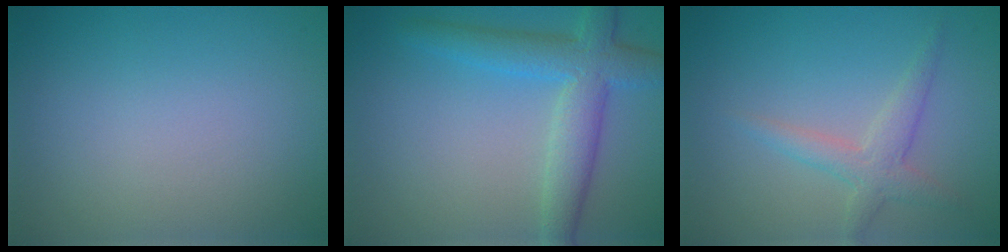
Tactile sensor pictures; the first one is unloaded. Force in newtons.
{"total": 4.8, "press": 4.8, "slide": 0.2}
{"total": 2.4, "press": 2.4, "slide": 0.1}